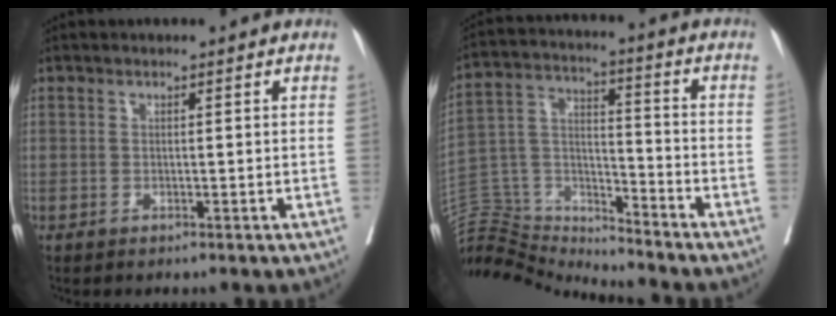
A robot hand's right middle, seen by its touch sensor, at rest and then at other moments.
{"total": 12.5, "force": [-12.3, 1.7, 0.1], "torque": [-0.008, 0.065, -0.227]}